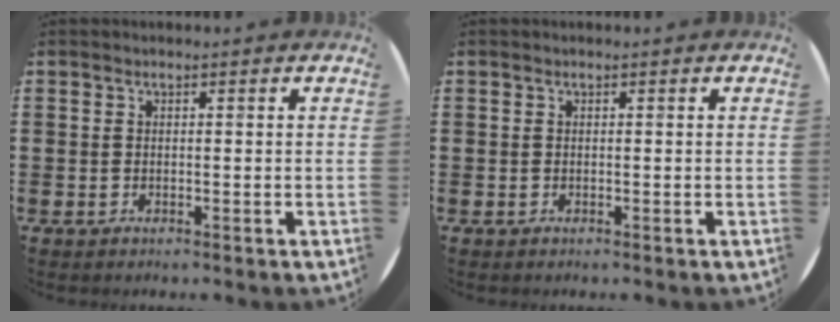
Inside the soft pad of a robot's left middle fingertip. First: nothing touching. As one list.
[{"total": 0.0}]